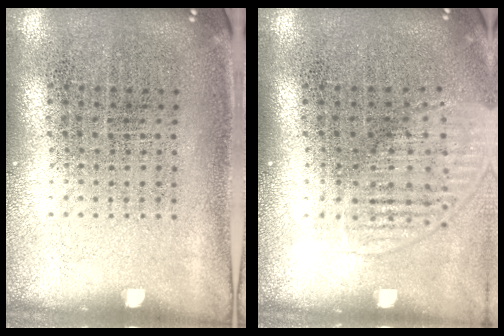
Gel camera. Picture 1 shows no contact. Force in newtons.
{"total": 1.3, "press": 1.1, "slide": 0.7}